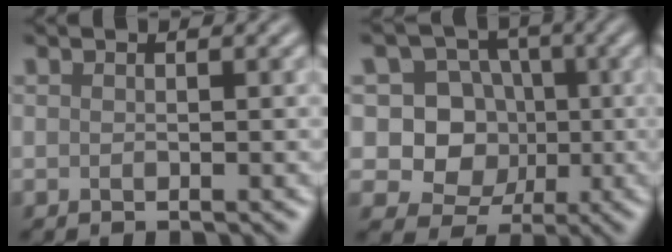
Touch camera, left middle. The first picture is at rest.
{"total": 8.7, "force": [1.2, 8.0, 3.1], "torque": [-0.062, 0.036, -0.002]}